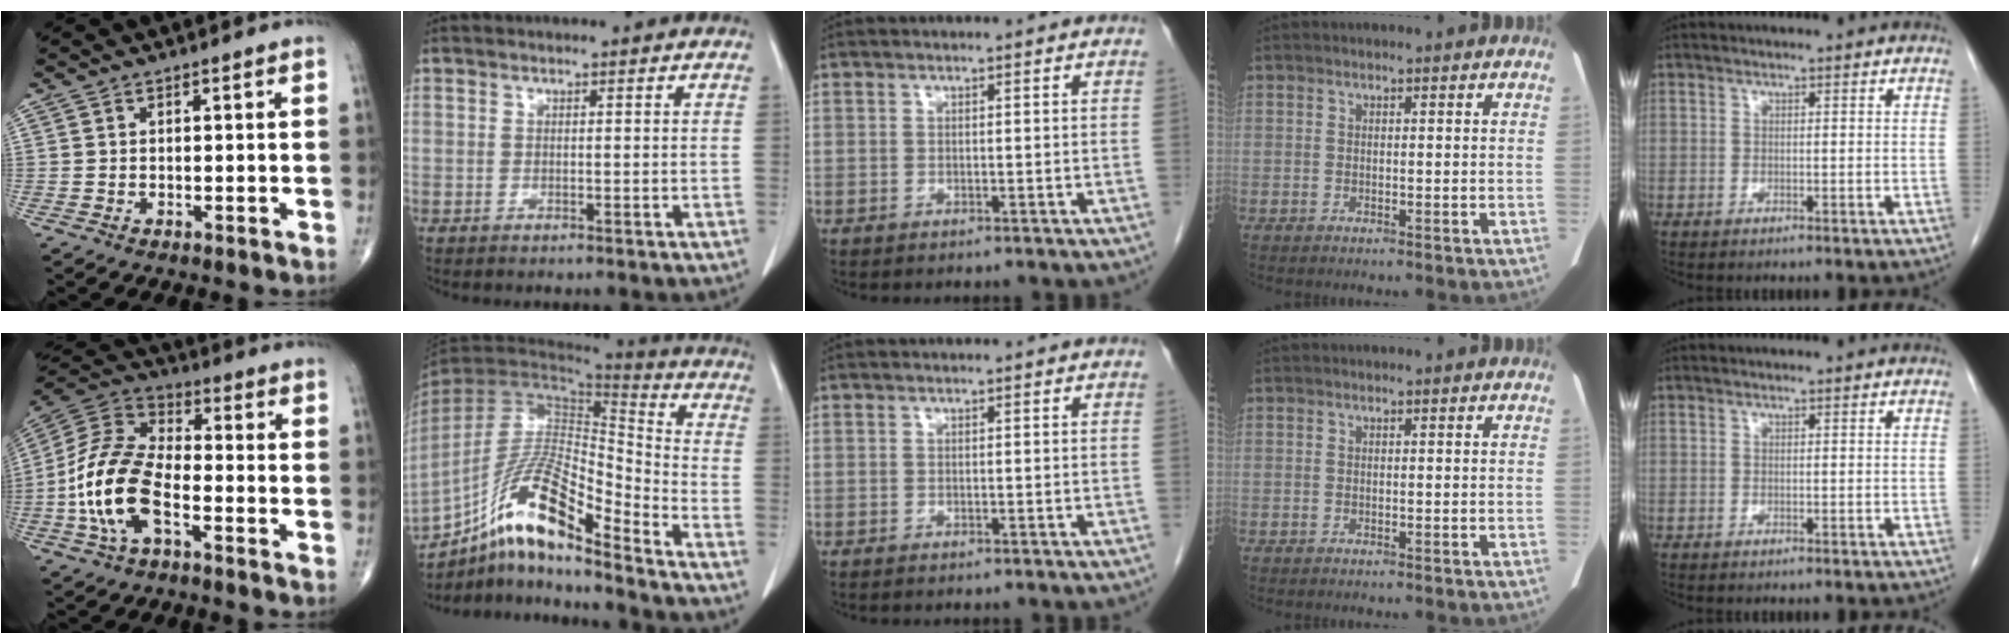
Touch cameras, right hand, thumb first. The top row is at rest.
{"thumb": {"total": 15.7, "force": [-4.9, 7.7, 12.8], "torque": [-0.264, 0.034, -0.098]}, "index": {"total": 17.9, "force": [-12.2, 2.5, 12.8], "torque": [-0.257, -0.004, -0.222]}}